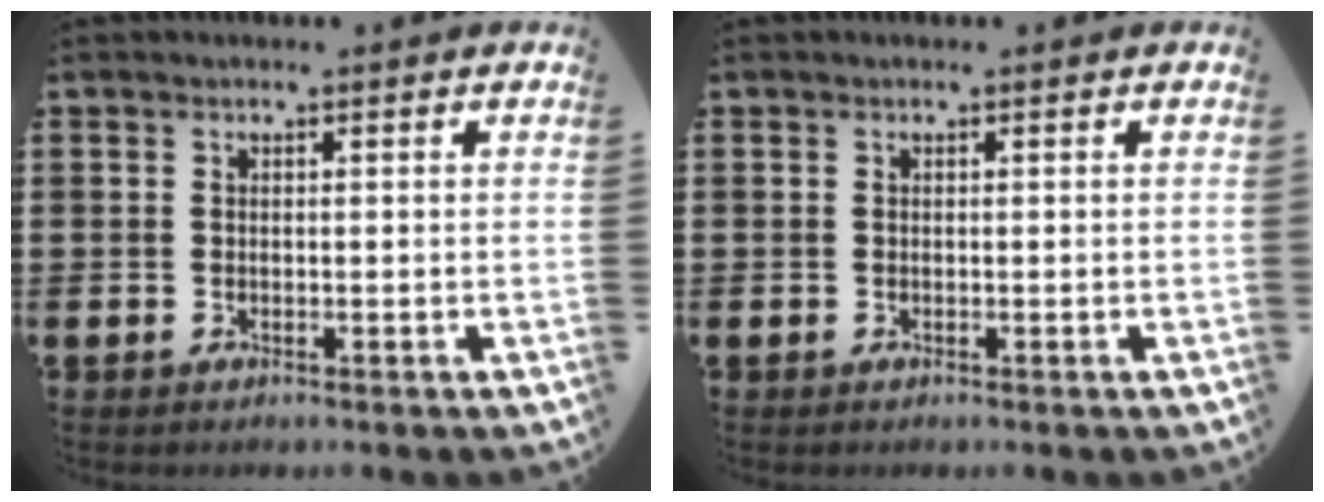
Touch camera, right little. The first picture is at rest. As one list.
[{"total": 0.0}]